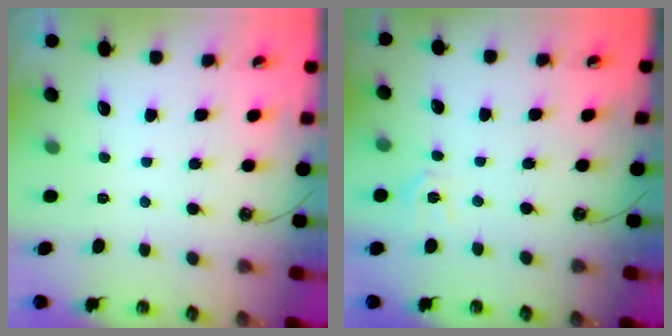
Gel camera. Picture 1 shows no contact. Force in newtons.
{"total": 5.0, "press": 4.9, "slide": 0.5}